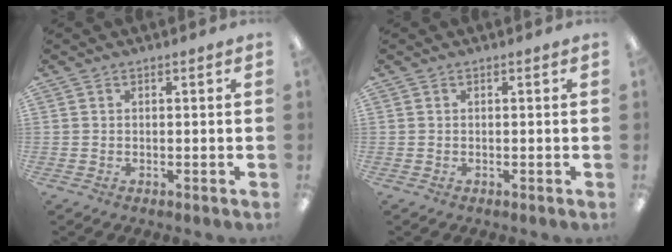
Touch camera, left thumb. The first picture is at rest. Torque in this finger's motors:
{"motor_torque": [0.00, 0.00, 0.08, -0.08, 0.00]}